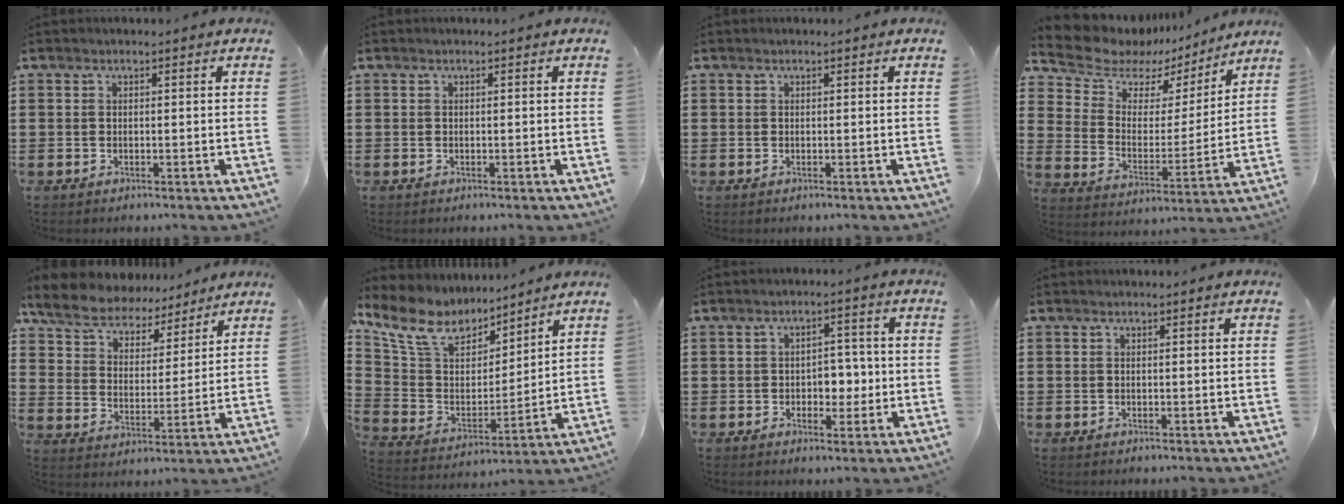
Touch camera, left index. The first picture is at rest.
{"total": 0.0}
{"total": 0.0}
{"total": 7.9, "force": [6.6, 4.1, 1.4], "torque": [-0.072, -0.042, 0.117]}
{"total": 7.4, "force": [6.9, 2.0, 1.5], "torque": [-0.066, -0.036, 0.125]}
{"total": 11.0, "force": [8.9, 5.0, 4.0], "torque": [-0.126, -0.044, 0.165]}
{"total": 4.3, "force": [-0.7, 3.1, 2.9], "torque": [-0.047, 0.002, -0.021]}
{"total": 0.0}